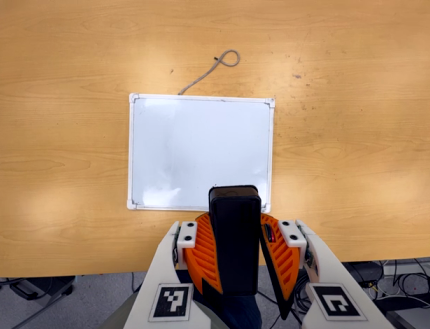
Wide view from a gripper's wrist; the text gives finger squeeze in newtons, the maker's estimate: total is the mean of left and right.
{"total": 10.6, "left": 10.3, "right": 10.8}